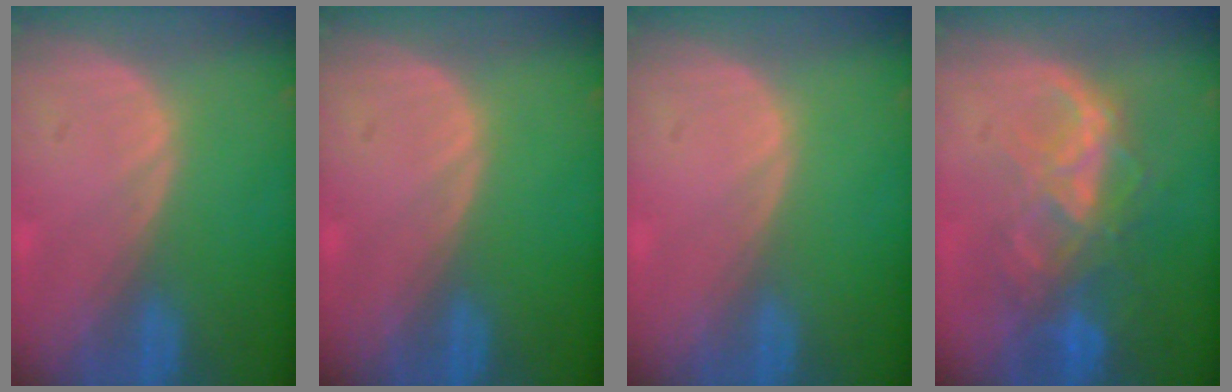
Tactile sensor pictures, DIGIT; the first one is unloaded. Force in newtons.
{"total": 0.0}
{"total": 0.0}
{"total": 8.8, "press": 7.5, "slide": 4.6}